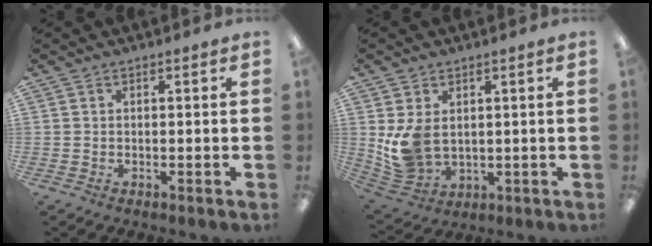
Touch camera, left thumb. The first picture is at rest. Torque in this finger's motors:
{"motor_torque": [1.07, 1.16, 0.23, -0.22, 0.06]}